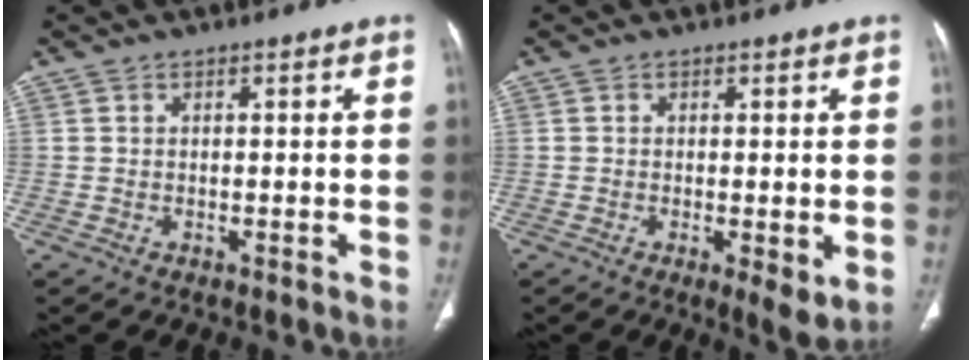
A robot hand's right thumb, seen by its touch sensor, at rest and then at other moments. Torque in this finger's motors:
{"motor_torque": [-0.20, -0.17, 0.00, -0.09, 0.00]}